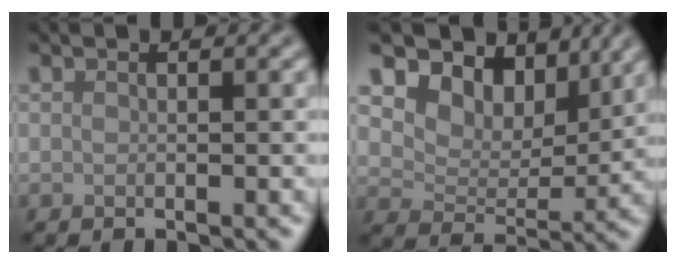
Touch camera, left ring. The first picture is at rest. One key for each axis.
{"total": 9.4, "fx": 6.2, "fy": 5.3, "fz": 4.7, "tx": -0.082, "ty": -0.008, "tz": 0.096}